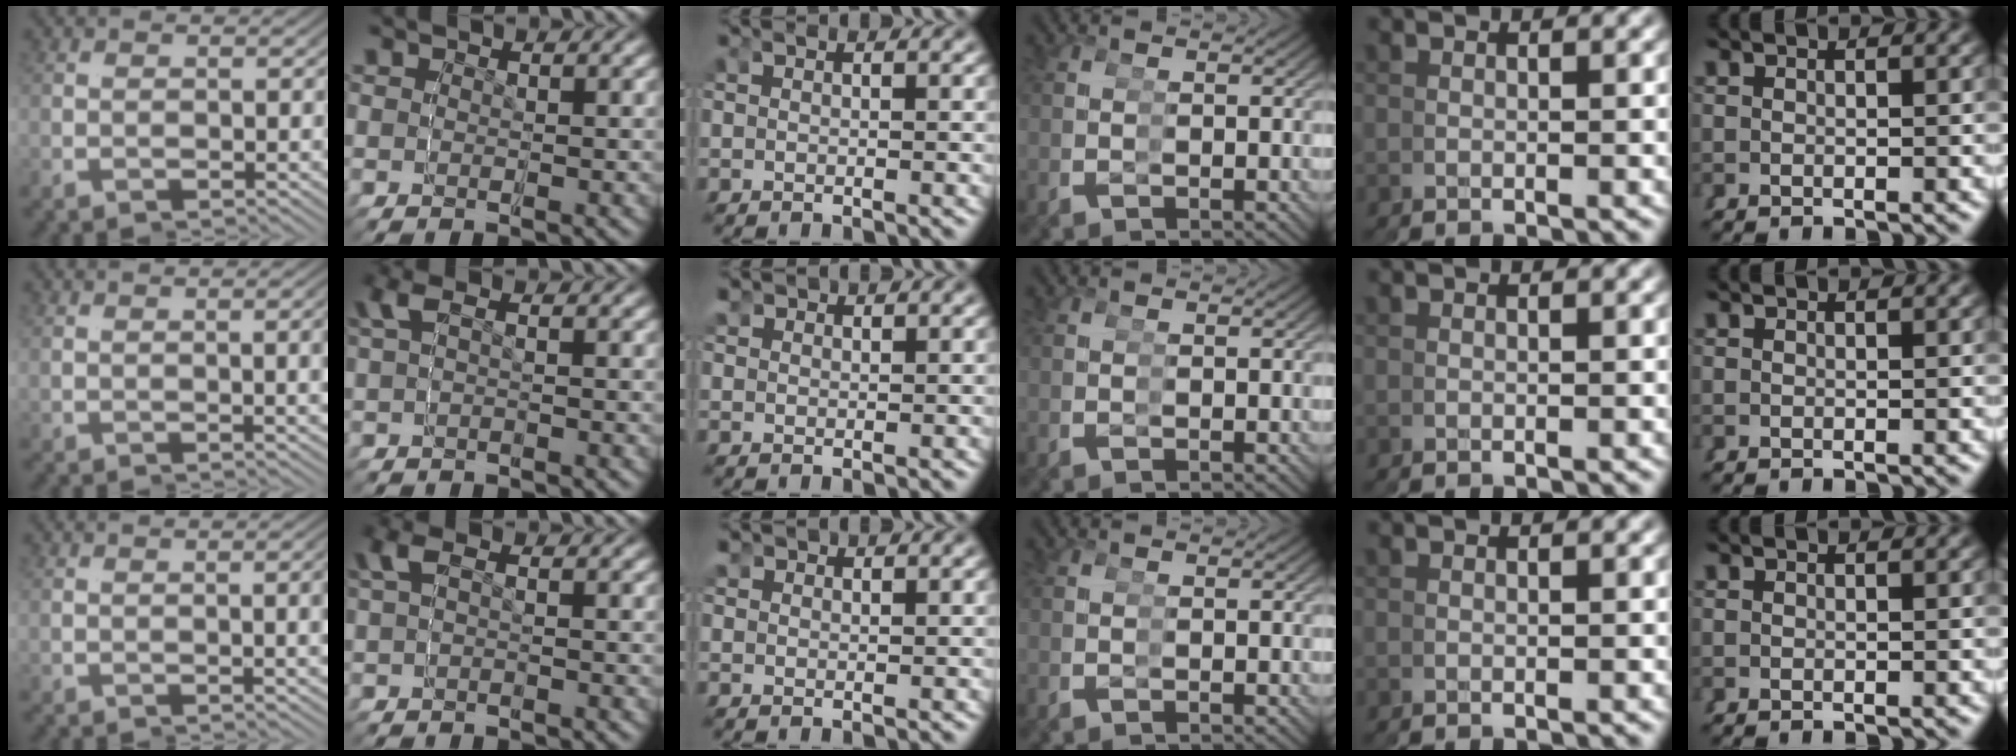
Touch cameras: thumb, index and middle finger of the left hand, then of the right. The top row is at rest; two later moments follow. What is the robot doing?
{"motion": "grasp_and_lifting", "object": "glasses"}